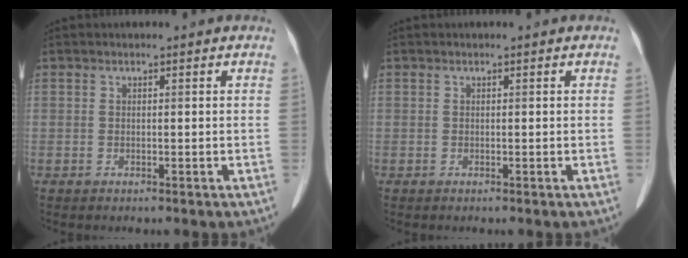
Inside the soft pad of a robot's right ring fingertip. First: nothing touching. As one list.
[{"total": 0.0}]